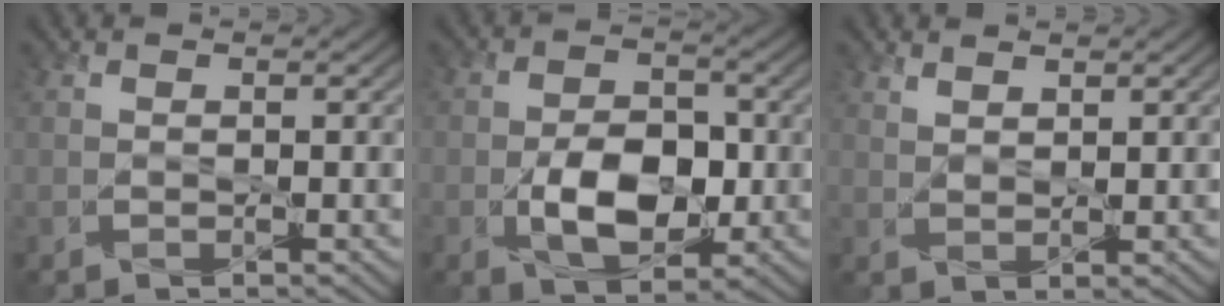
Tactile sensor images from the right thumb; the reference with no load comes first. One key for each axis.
{"total": 7.4, "fx": -2.0, "fy": 4.4, "fz": 5.6, "tx": -0.096, "ty": -0.004, "tz": -0.036}
{"total": 1.9, "fx": 1.7, "fy": 0.5, "fz": 0.8, "tx": -0.018, "ty": 0.002, "tz": 0.036}